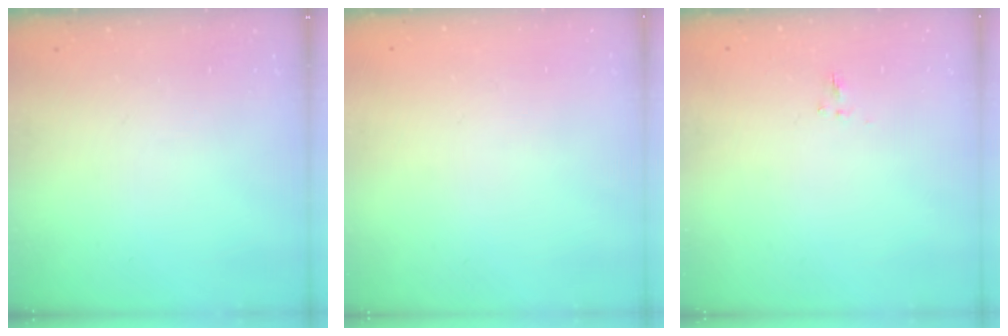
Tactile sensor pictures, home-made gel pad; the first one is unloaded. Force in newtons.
{"total": 1.6, "press": 1.6, "slide": 0.2}
{"total": 1.0, "press": 0.8, "slide": 0.6}